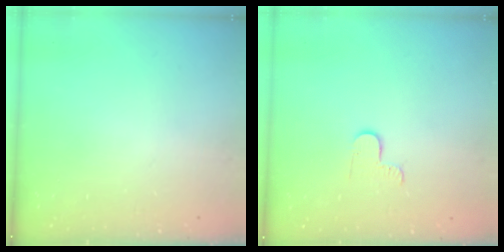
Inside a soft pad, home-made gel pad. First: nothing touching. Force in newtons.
{"total": 3.3, "press": 3.3, "slide": 0.4}